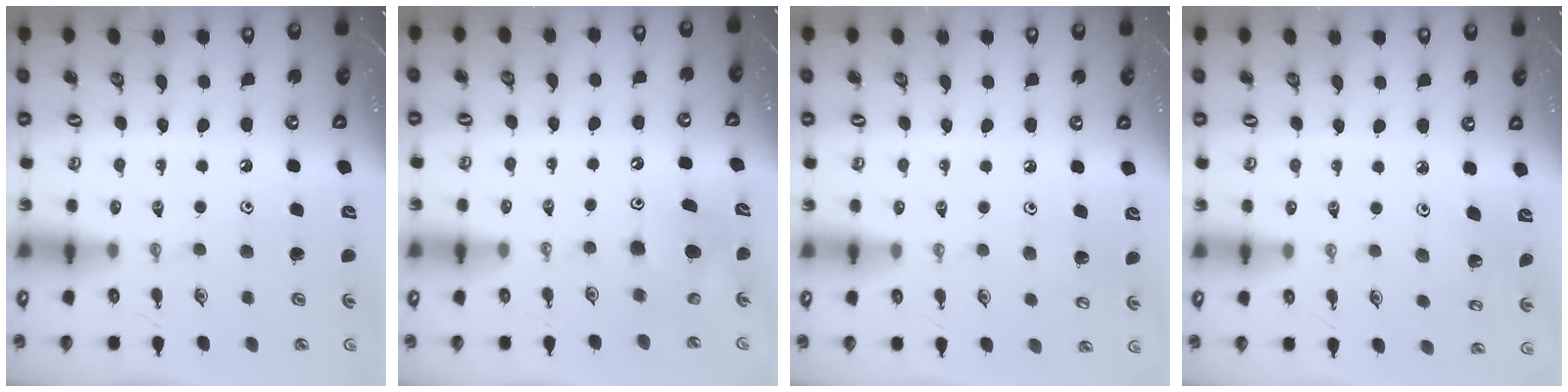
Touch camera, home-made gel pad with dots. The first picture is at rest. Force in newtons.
{"total": 6.8, "press": 6.7, "slide": 0.9}
{"total": 4.5, "press": 4.4, "slide": 0.4}
{"total": 1.9, "press": 1.9, "slide": 0.1}